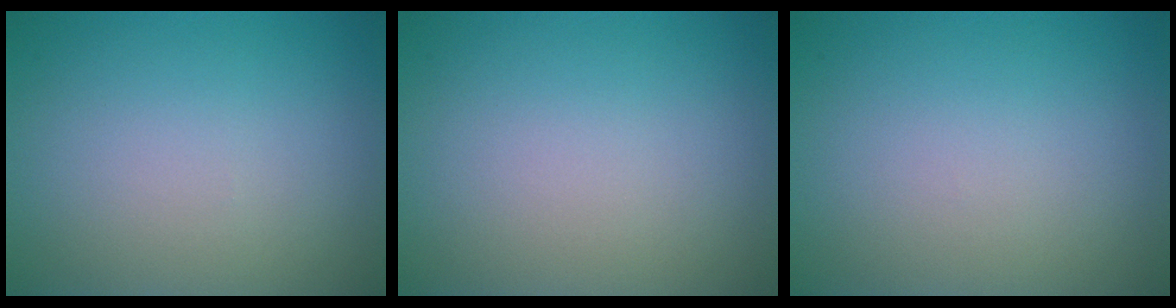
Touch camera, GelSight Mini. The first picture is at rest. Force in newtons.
{"total": 0.0}
{"total": 0.0}